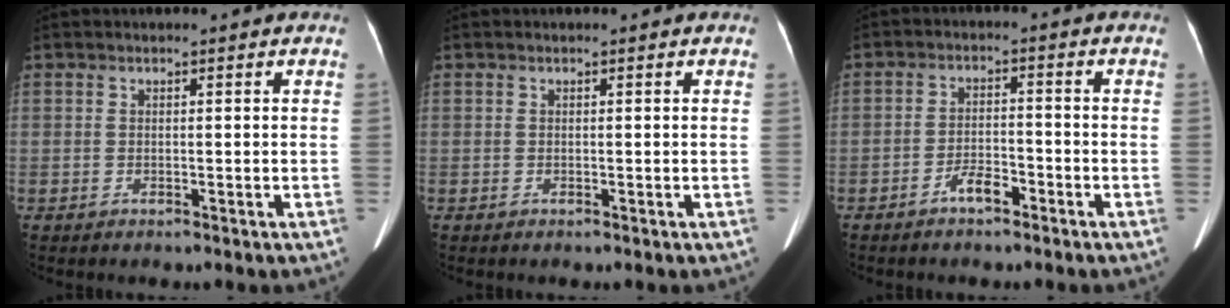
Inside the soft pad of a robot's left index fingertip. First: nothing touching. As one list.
[{"total": 0.0}, {"total": 3.6, "force": [-2.7, 1.2, 2.1], "torque": [-0.042, 0.004, -0.051]}]